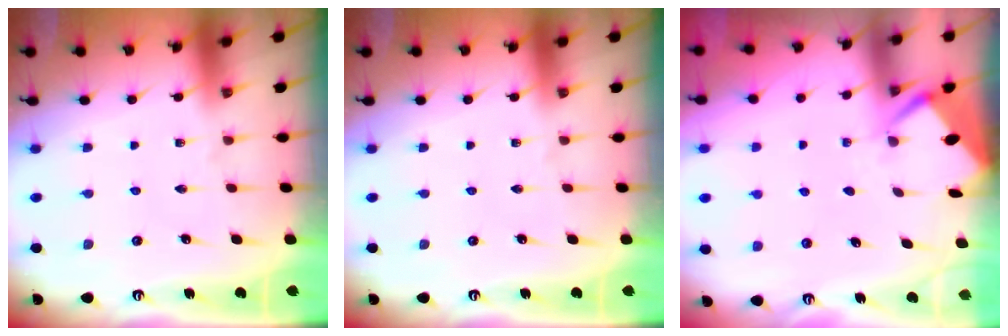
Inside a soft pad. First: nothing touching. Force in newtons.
{"total": 0.0}
{"total": 2.6, "press": 2.6, "slide": 0.4}